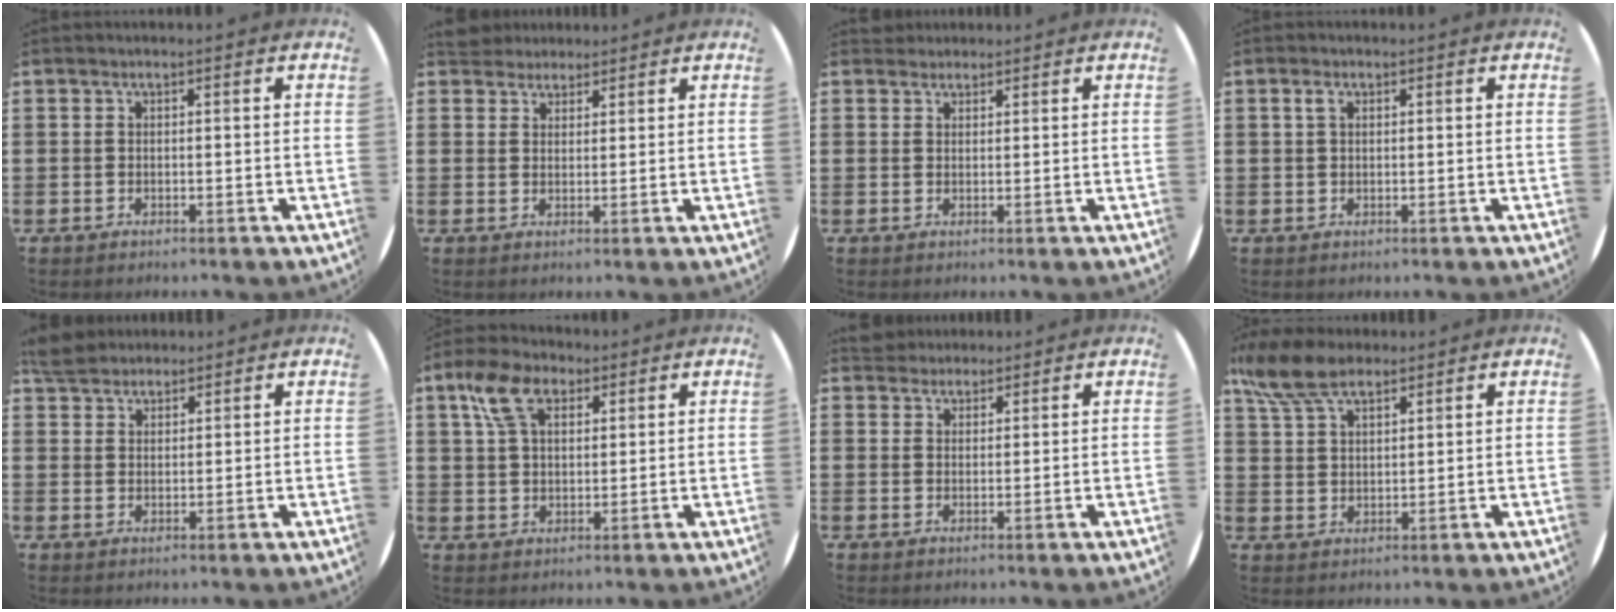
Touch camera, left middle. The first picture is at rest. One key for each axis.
{"total": 2.9, "fx": 2.7, "fy": 1.0, "fz": -0.2, "tx": 0.004, "ty": -0.002, "tz": 0.051}
{"total": 1.4, "fx": 1.3, "fy": 0.4, "fz": -0.2, "tx": 0.001, "ty": 0.002, "tz": 0.026}
{"total": 1.3, "fx": 0.6, "fy": 0.8, "fz": 0.9, "tx": -0.011, "ty": 0.004, "tz": 0.009}
{"total": 4.2, "fx": 3.8, "fy": 1.5, "fz": 0.7, "tx": -0.016, "ty": -0.003, "tz": 0.074}
{"total": 7.1, "fx": 4.2, "fy": 4.1, "fz": 4.0, "tx": -0.093, "ty": 0.015, "tz": 0.078}
{"total": 2.4, "fx": 2.3, "fy": 0.8, "fz": -0.2, "tx": -0.001, "ty": 0.004, "tz": 0.045}
{"total": 7.9, "fx": 6.2, "fy": 3.2, "fz": 3.8, "tx": -0.093, "ty": -0.004, "tz": 0.117}